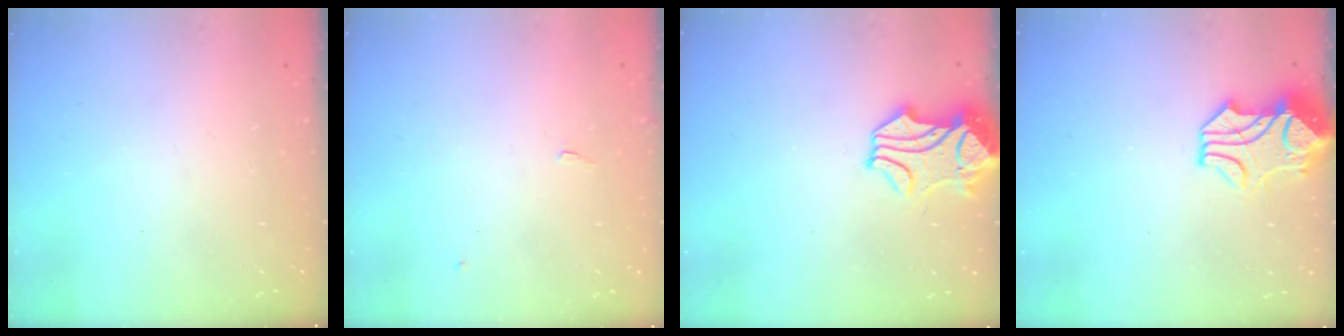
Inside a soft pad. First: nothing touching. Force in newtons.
{"total": 1.6, "press": 1.6, "slide": 0.3}
{"total": 2.5, "press": 2.0, "slide": 1.4}
{"total": 2.0, "press": 1.8, "slide": 1.0}